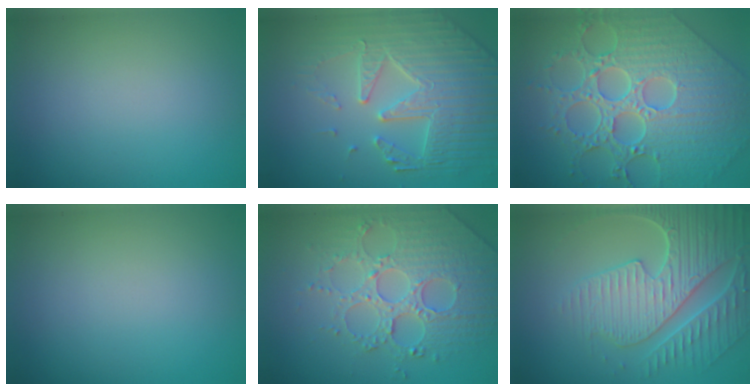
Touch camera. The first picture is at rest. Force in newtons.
{"total": 6.3, "press": 5.3, "slide": 3.5}
{"total": 9.4, "press": 7.0, "slide": 6.2}
{"total": 0.0}
{"total": 5.1, "press": 4.9, "slide": 1.2}
{"total": 6.7, "press": 5.5, "slide": 3.9}